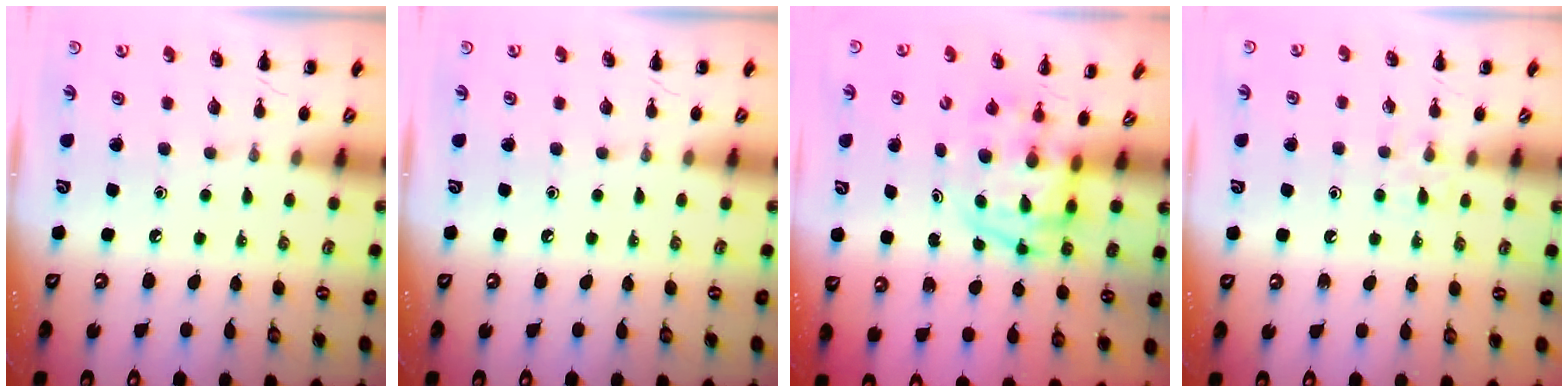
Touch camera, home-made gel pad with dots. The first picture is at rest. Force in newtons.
{"total": 0.0}
{"total": 3.8, "press": 3.8, "slide": 0.6}
{"total": 2.2, "press": 2.0, "slide": 1.0}